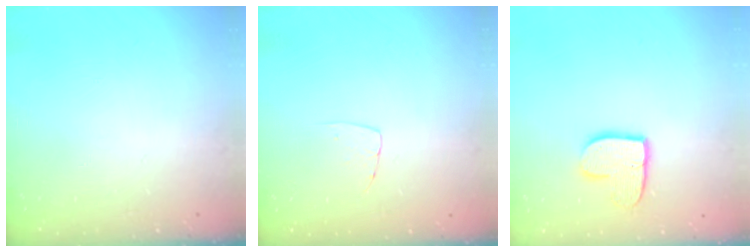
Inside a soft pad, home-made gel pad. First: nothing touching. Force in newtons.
{"total": 3.7, "press": 3.7, "slide": 0.2}
{"total": 10.3, "press": 10.2, "slide": 0.9}